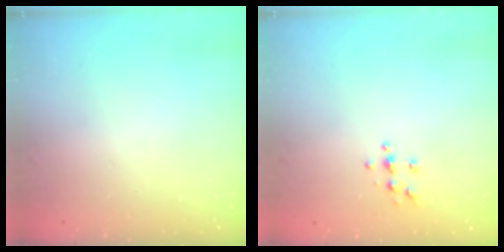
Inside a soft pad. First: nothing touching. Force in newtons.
{"total": 3.7, "press": 3.7, "slide": 0.4}